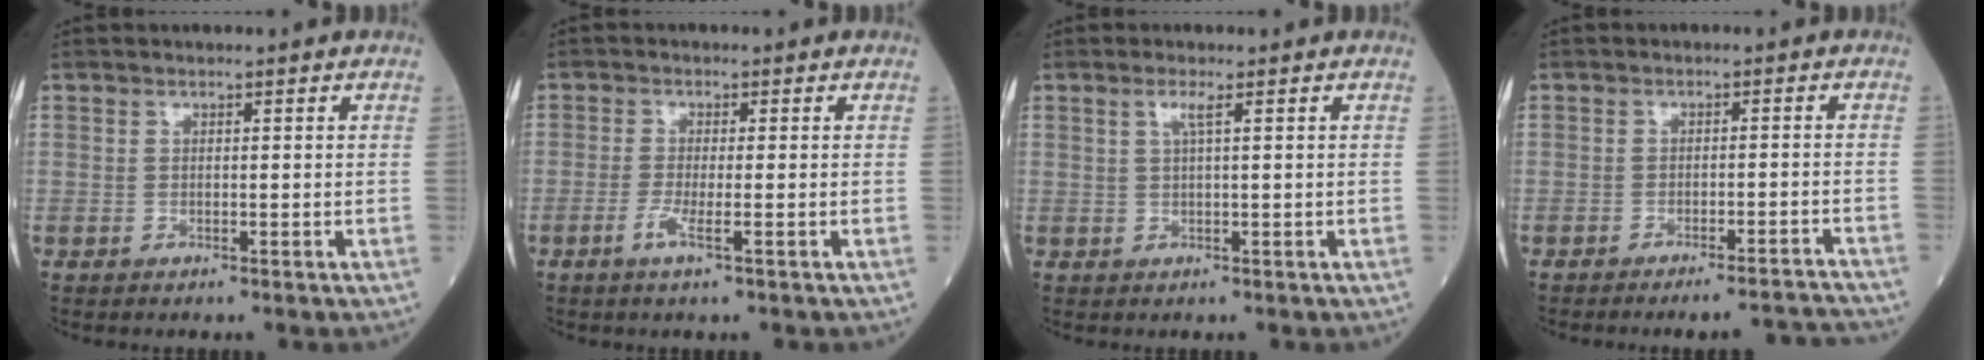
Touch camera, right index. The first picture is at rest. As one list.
[{"total": 2.8, "force": [-1.3, -0.1, 2.5], "torque": [-0.054, -0.006, -0.029]}, {"total": 1.7, "force": [0.8, -0.2, 1.5], "torque": [-0.038, 0.004, 0.016]}, {"total": 7.7, "force": [-7.6, -0.2, 1.5], "torque": [0.001, 0.005, -0.097]}]